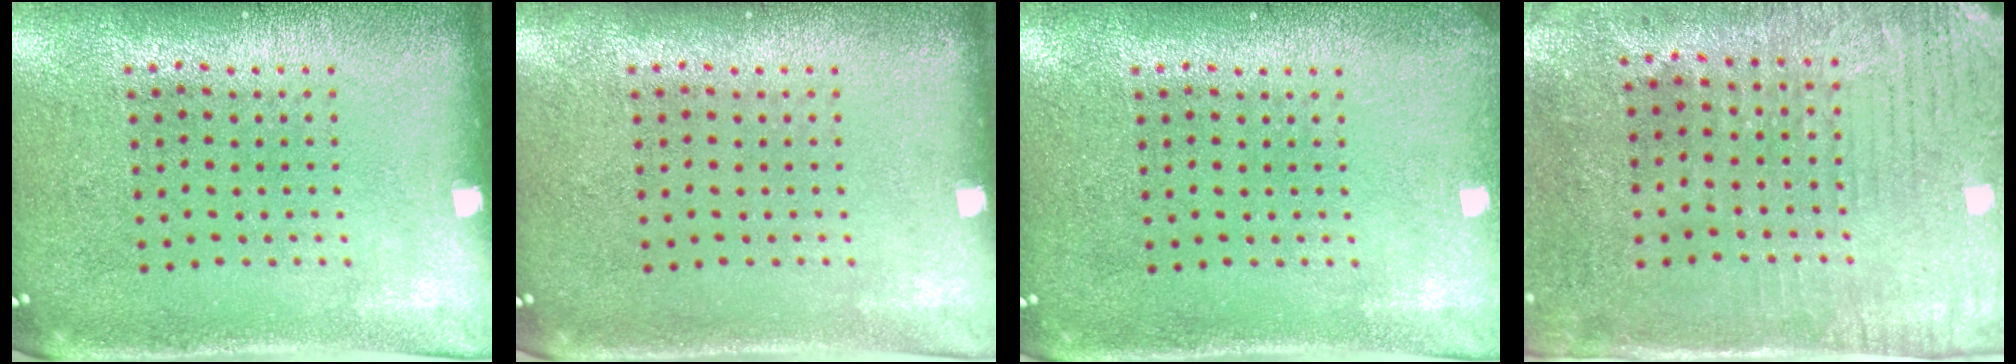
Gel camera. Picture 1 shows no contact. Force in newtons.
{"total": 0.0}
{"total": 1.0, "press": 1.0, "slide": 0.1}
{"total": 3.0, "press": 2.5, "slide": 1.6}